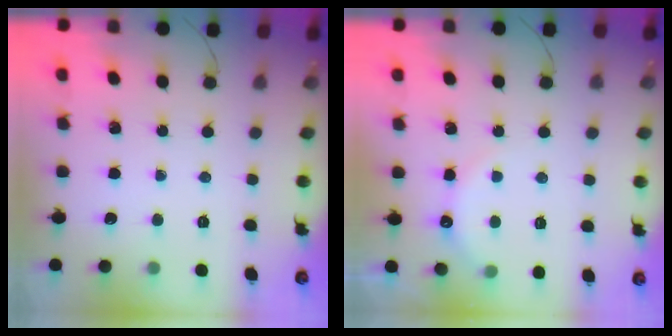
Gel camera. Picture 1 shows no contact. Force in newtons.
{"total": 6.7, "press": 6.6, "slide": 1.0}